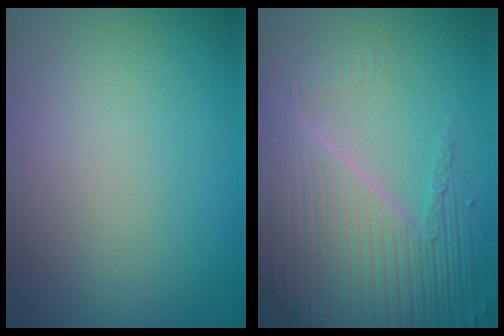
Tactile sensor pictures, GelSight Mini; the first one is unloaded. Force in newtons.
{"total": 8.2, "press": 5.5, "slide": 6.1}